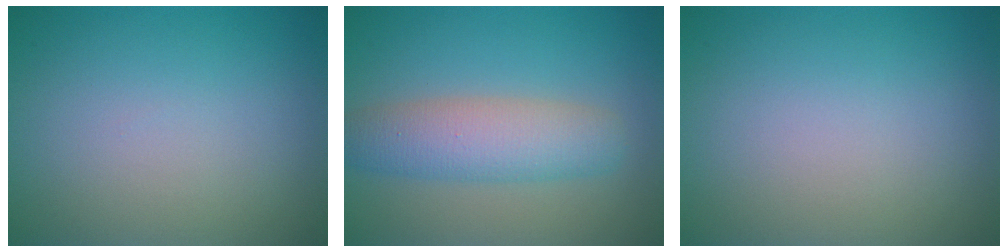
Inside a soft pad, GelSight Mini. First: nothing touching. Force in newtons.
{"total": 4.8, "press": 4.8, "slide": 0.2}
{"total": 0.0}